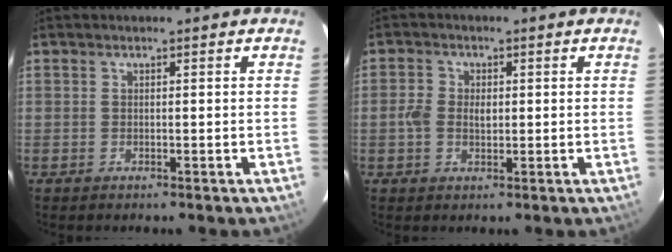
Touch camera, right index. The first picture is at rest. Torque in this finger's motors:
{"motor_torque": [0.07, -0.03, 0.07, 0.05]}